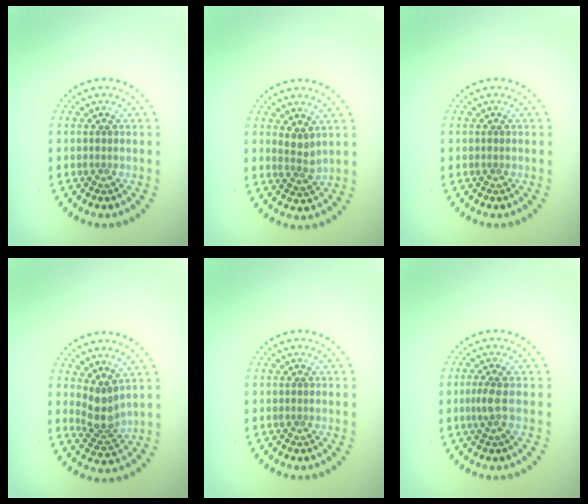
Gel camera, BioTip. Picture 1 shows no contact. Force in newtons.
{"total": 1.6, "press": 1.4, "slide": 0.8}
{"total": 0.0}
{"total": 2.6, "press": 2.1, "slide": 1.6}
{"total": 0.0}
{"total": 1.8, "press": 1.3, "slide": 1.2}